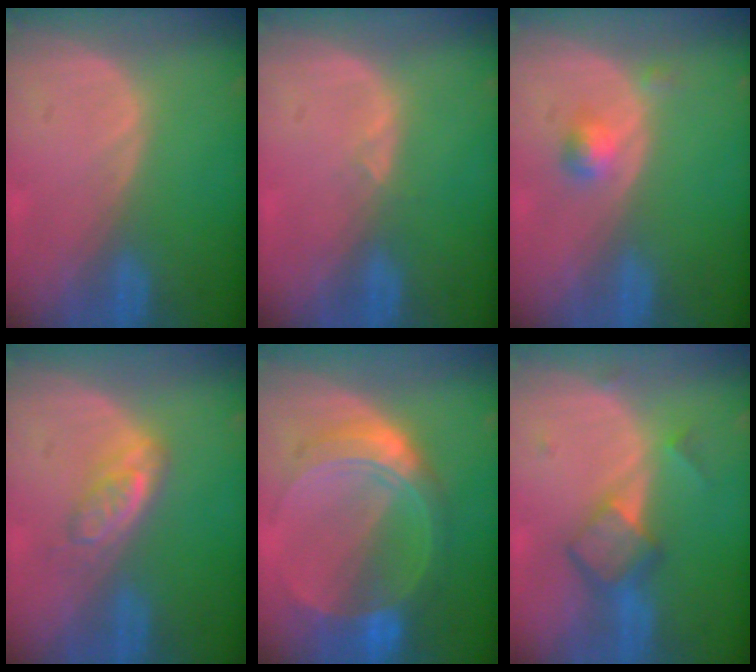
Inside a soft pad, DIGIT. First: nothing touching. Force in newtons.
{"total": 0.9, "press": 0.9, "slide": 0.3}
{"total": 2.4, "press": 2.1, "slide": 1.1}
{"total": 4.1, "press": 4.1, "slide": 0.5}
{"total": 8.5, "press": 8.5, "slide": 0.6}
{"total": 5.9, "press": 5.1, "slide": 3.1}